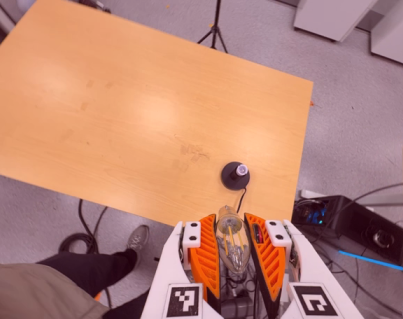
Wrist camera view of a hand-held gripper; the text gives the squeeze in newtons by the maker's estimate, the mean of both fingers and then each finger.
{"total": 20.6, "left": 21.9, "right": 19.3}